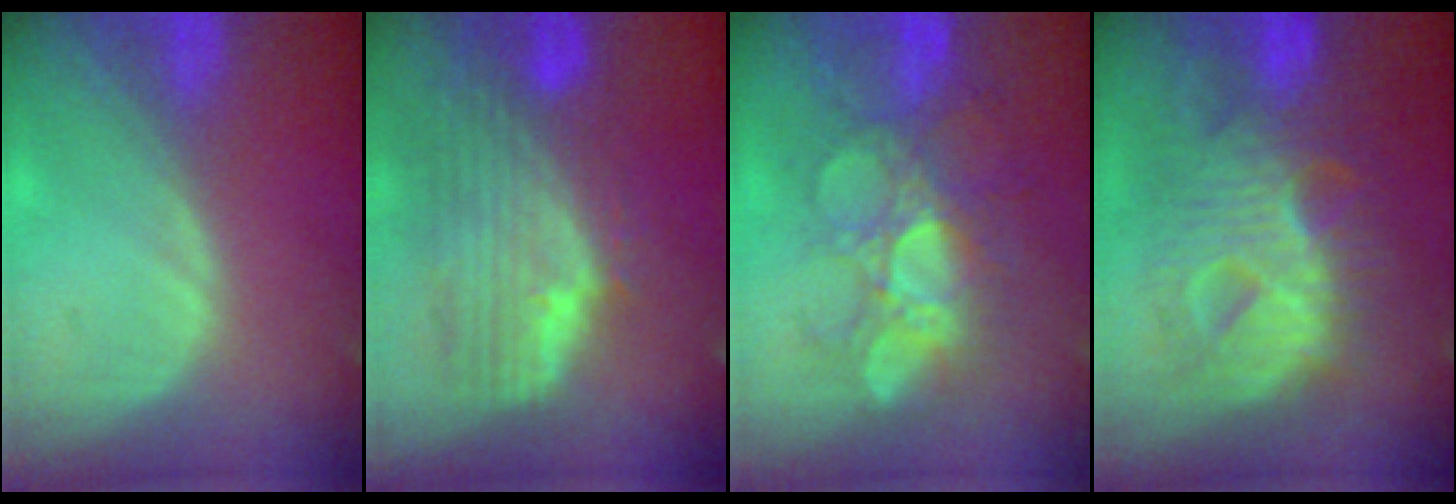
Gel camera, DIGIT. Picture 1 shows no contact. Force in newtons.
{"total": 11.0, "press": 9.4, "slide": 5.6}
{"total": 9.1, "press": 8.8, "slide": 2.1}
{"total": 12.3, "press": 12.2, "slide": 1.3}